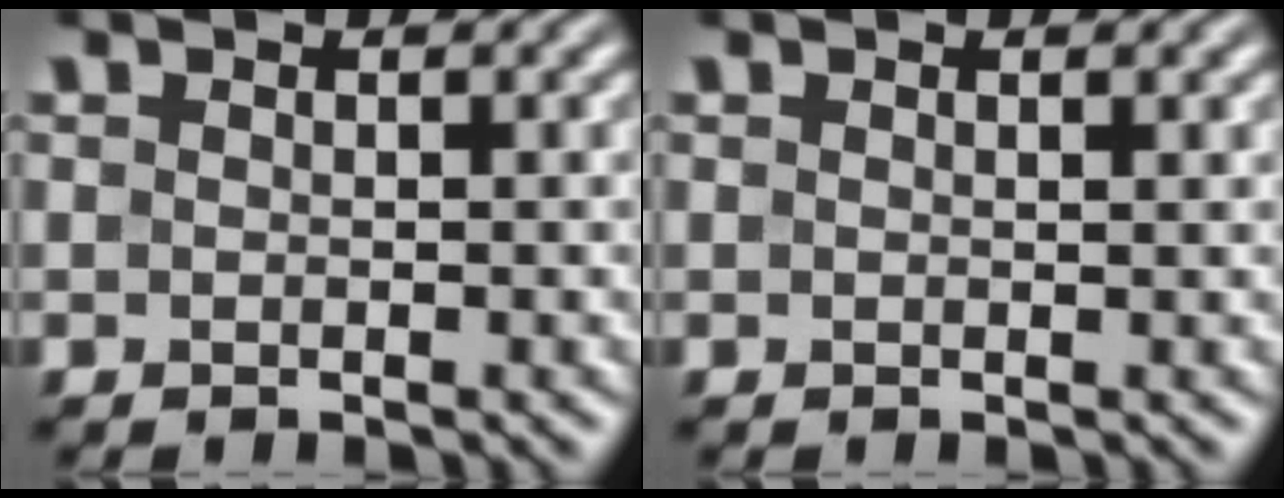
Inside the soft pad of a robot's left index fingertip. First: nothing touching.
{"total": 0.5, "force": [0.4, 0.1, 0.3], "torque": [-0.004, 0.001, 0.007]}